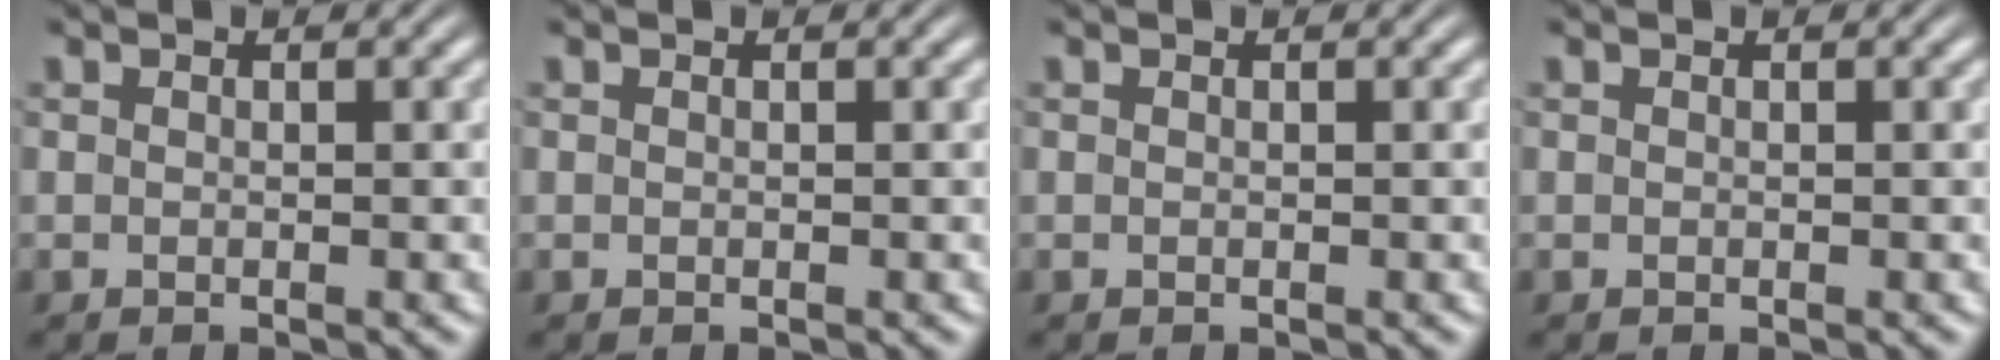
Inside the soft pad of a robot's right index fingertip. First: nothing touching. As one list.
[{"total": 0.0}, {"total": 0.0}, {"total": 0.0}]